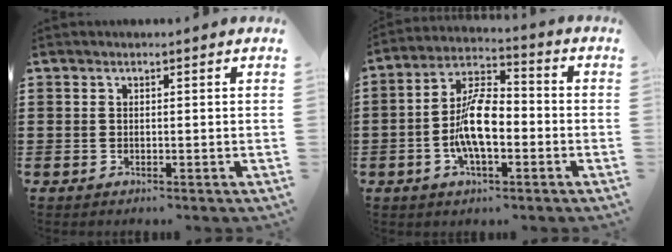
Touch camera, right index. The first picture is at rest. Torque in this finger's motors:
{"motor_torque": [2.14, 0.00, 1.05, 0.21]}